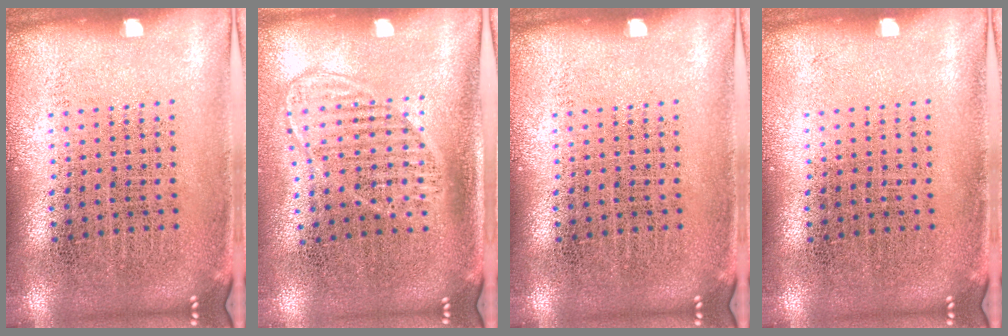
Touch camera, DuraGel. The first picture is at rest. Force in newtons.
{"total": 1.5, "press": 1.3, "slide": 0.7}
{"total": 0.0}
{"total": 0.0}